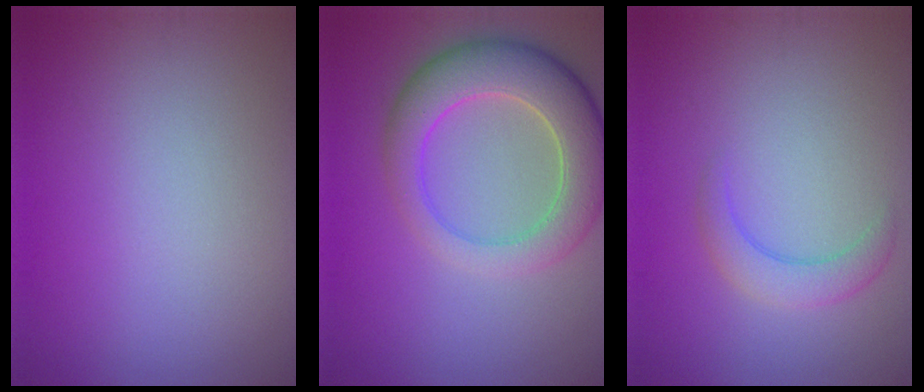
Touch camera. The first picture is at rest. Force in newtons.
{"total": 6.8, "press": 6.8, "slide": 0.4}
{"total": 2.4, "press": 2.4, "slide": 0.1}